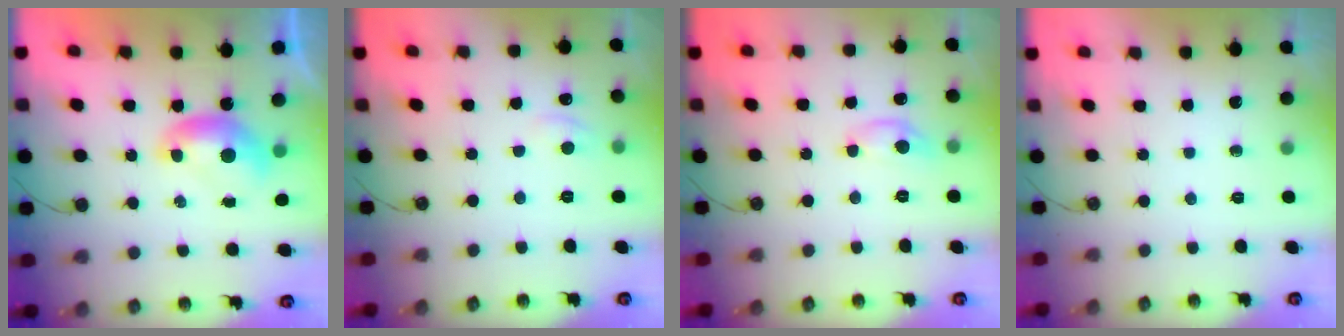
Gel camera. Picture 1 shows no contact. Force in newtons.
{"total": 2.5, "press": 2.4, "slide": 0.5}
{"total": 1.1, "press": 1.0, "slide": 0.2}
{"total": 0.0}